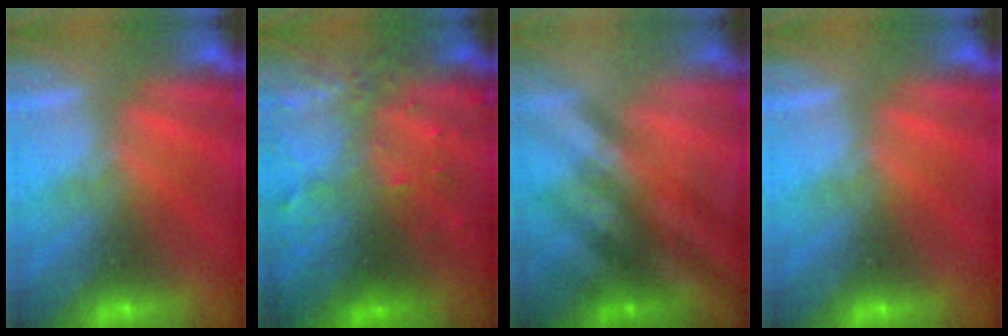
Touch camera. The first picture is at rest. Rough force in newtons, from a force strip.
{"total": 7.5}
{"total": 2.6}
{"total": 0.0}